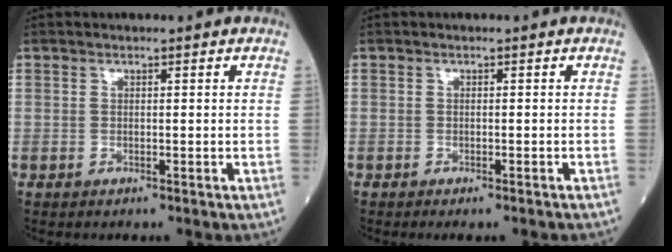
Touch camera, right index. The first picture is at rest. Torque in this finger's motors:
{"motor_torque": [-1.33, -0.81, -0.70, -0.21]}